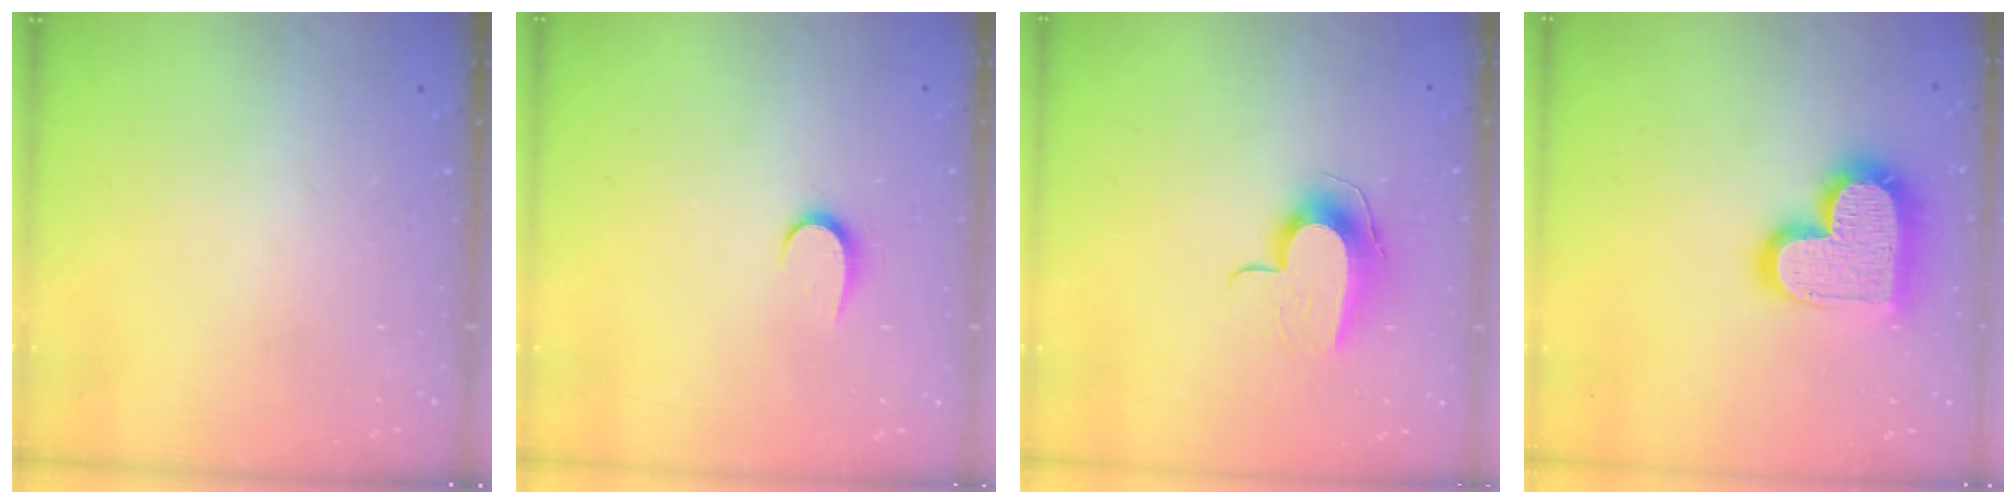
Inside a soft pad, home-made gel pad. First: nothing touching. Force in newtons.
{"total": 5.7, "press": 5.7, "slide": 0.6}
{"total": 9.6, "press": 9.6, "slide": 0.1}
{"total": 19.5, "press": 19.5, "slide": 1.5}